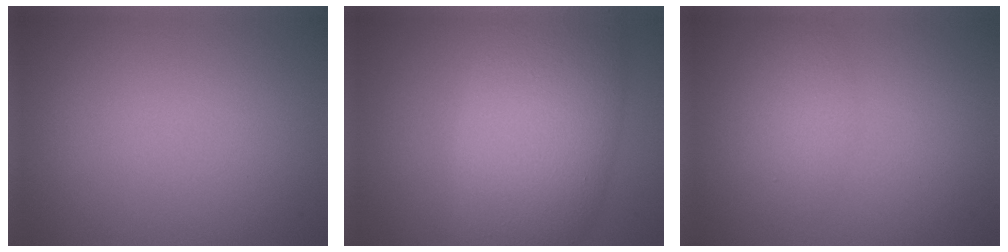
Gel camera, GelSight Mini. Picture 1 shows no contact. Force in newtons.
{"total": 10.6, "press": 10.5, "slide": 0.4}
{"total": 2.0, "press": 2.0, "slide": 0.1}